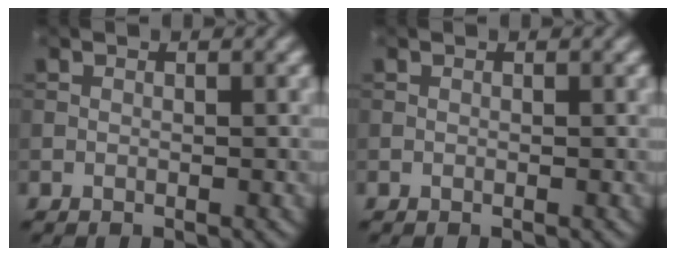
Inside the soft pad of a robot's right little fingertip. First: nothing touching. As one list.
[{"total": 0.0}]